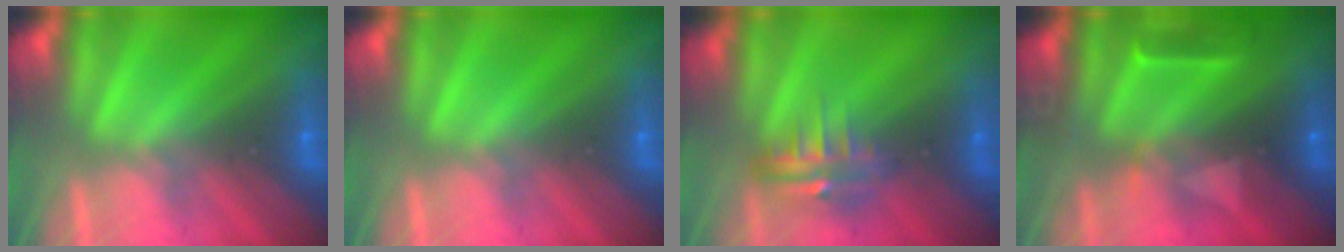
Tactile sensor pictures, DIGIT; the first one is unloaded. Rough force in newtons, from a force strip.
{"total": 0.0}
{"total": 3.8}
{"total": 7.5}